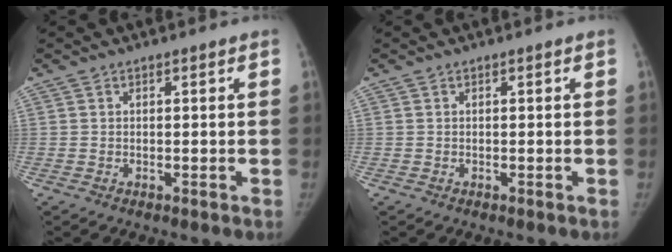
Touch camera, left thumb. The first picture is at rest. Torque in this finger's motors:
{"motor_torque": [0.00, 0.00, 0.15, 0.00, 0.00]}